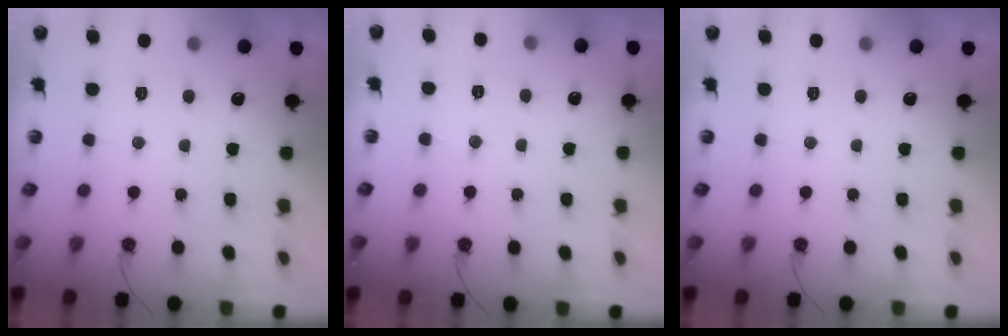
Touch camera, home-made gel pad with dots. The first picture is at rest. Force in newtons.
{"total": 4.7, "press": 4.7, "slide": 0.8}
{"total": 0.0}